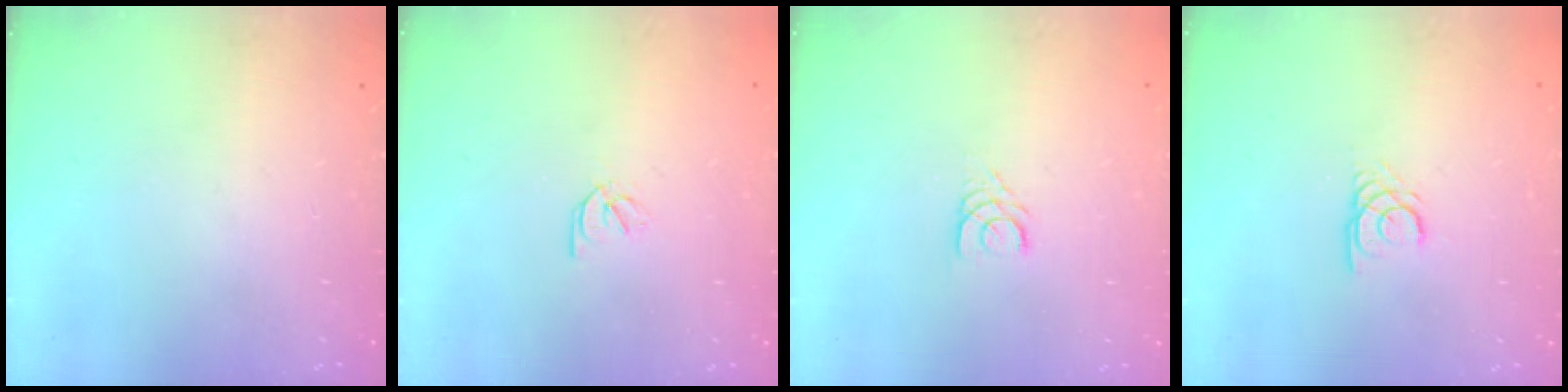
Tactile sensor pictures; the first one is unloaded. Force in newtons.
{"total": 1.9, "press": 1.9, "slide": 0.3}
{"total": 3.1, "press": 3.1, "slide": 0.3}
{"total": 2.4, "press": 2.4, "slide": 0.2}